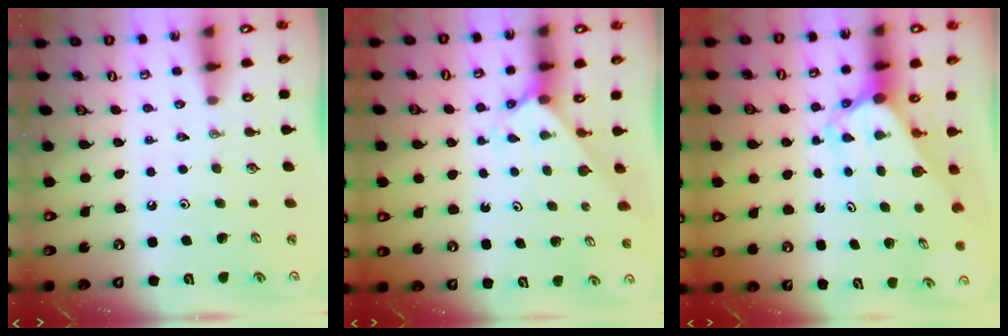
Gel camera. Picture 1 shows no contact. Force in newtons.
{"total": 2.2, "press": 2.2, "slide": 0.2}
{"total": 4.6, "press": 4.5, "slide": 0.4}